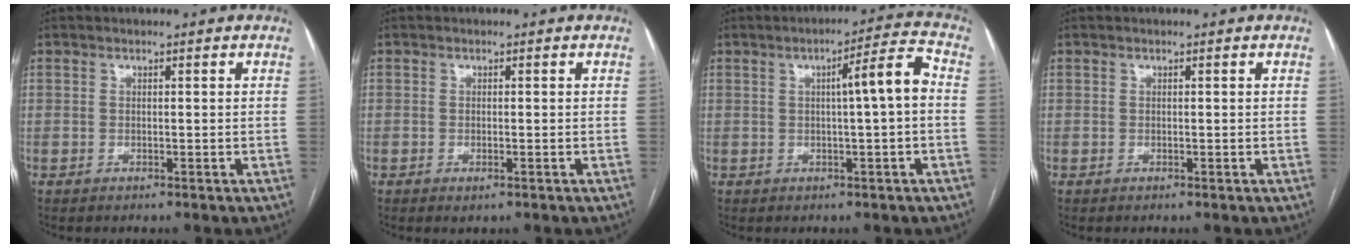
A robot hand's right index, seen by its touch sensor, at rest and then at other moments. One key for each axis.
{"total": 1.2, "fx": -0.6, "fy": 0.3, "fz": 1.0, "tx": -0.015, "ty": -0.003, "tz": -0.006}
{"total": 6.7, "fx": 0.3, "fy": 0.0, "fz": 6.7, "tx": -0.097, "ty": 0.016, "tz": 0.002}
{"total": 0.0}